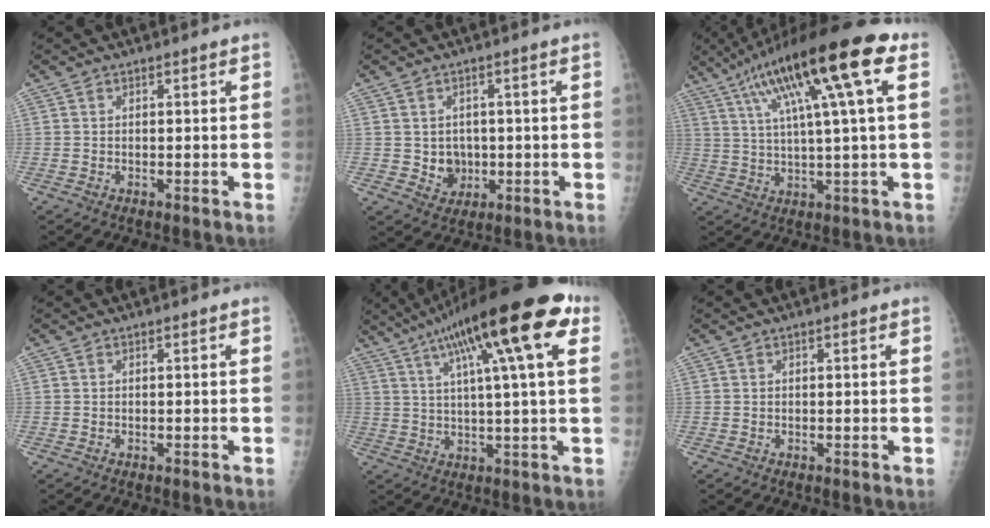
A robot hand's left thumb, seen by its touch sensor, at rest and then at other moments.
{"total": 4.9, "force": [-0.3, 4.3, 2.2], "torque": [-0.005, 0.003, 0.003]}
{"total": 19.7, "force": [8.2, 2.7, 17.7], "torque": [-0.300, 0.013, 0.130]}
{"total": 0.0}
{"total": 21.2, "force": [9.6, 4.0, 18.5], "torque": [-0.291, 0.013, 0.143]}
{"total": 0.6, "force": [0.2, 0.1, 0.5], "torque": [-0.009, 0.001, 0.002]}